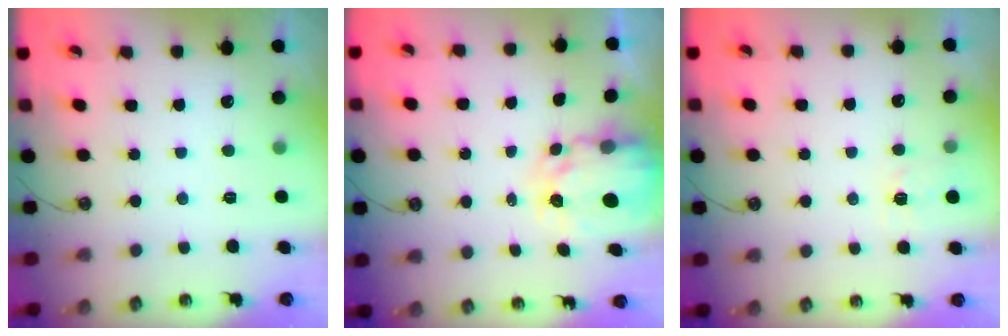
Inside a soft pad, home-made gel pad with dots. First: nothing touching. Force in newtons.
{"total": 5.5, "press": 5.5, "slide": 0.5}
{"total": 3.2, "press": 3.2, "slide": 0.4}